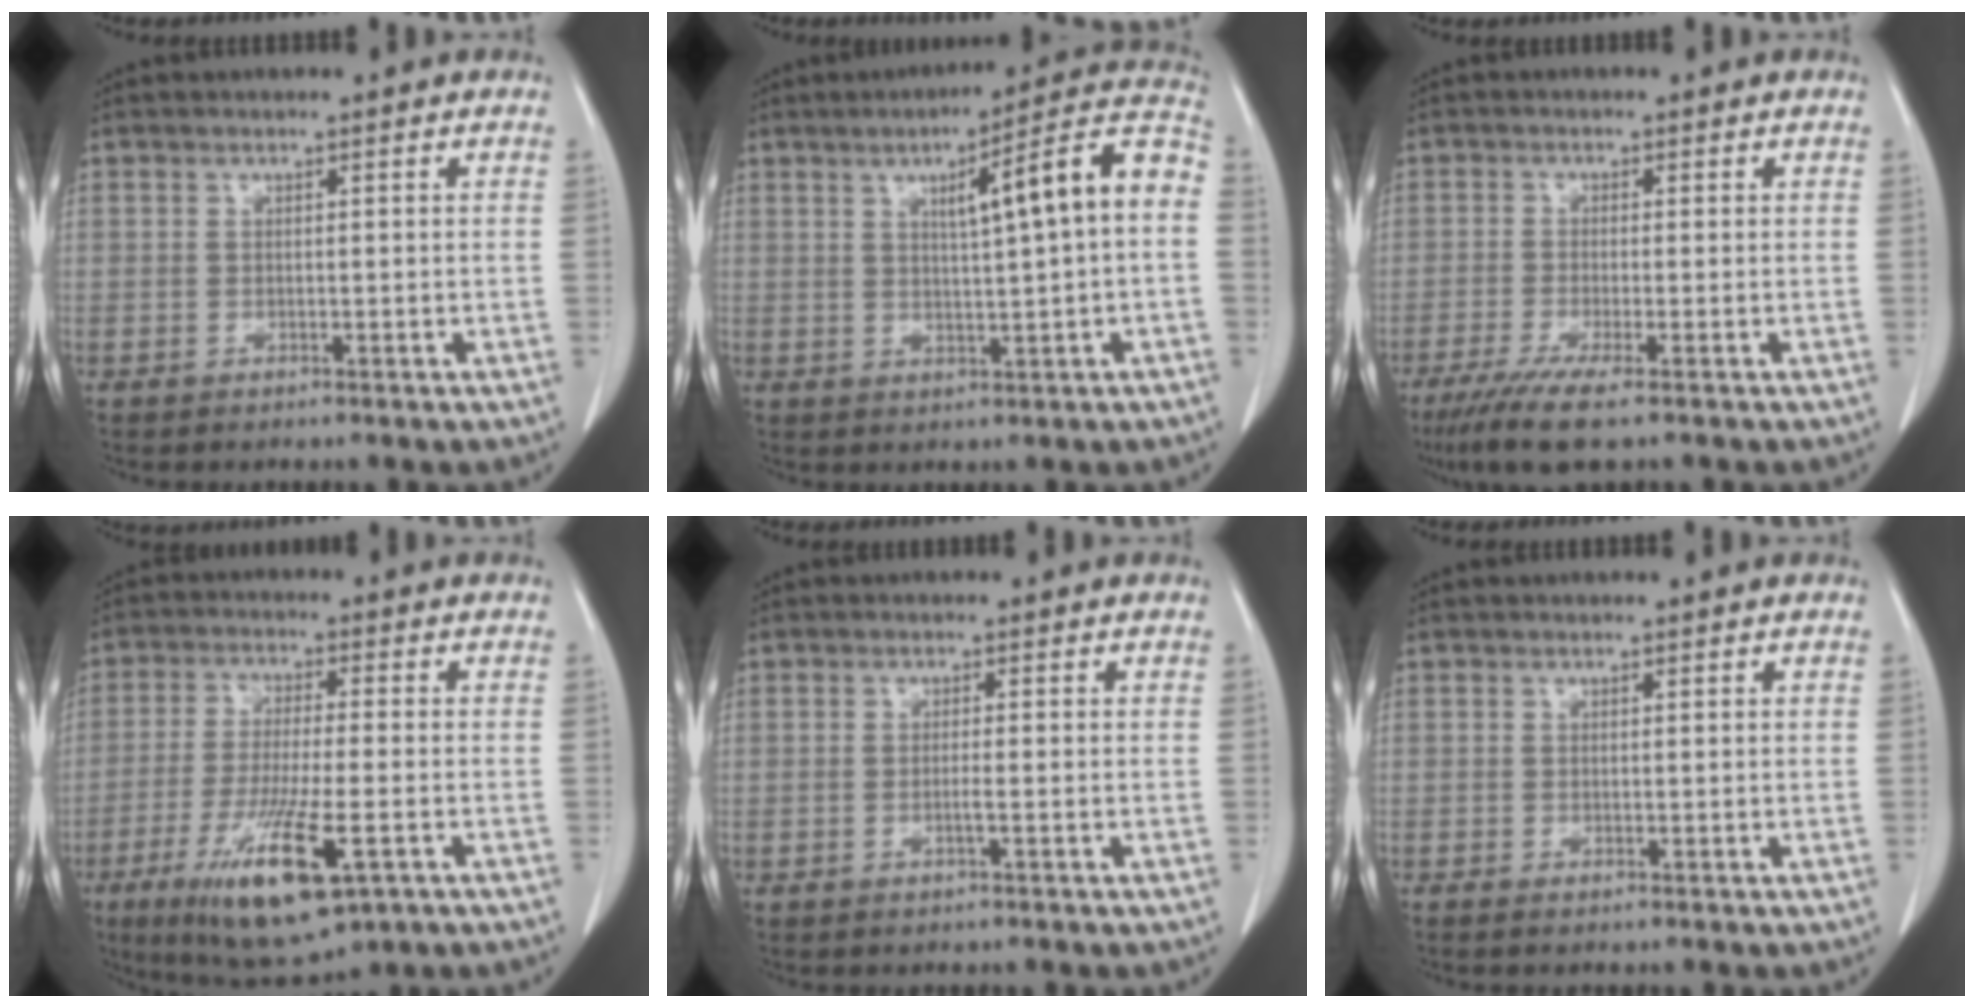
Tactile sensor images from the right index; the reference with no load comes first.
{"total": 12.2, "force": [1.5, 0.5, 12.1], "torque": [-0.166, 0.028, 0.019]}
{"total": 6.3, "force": [-4.3, 0.1, 4.6], "torque": [-0.080, -0.019, -0.075]}
{"total": 14.0, "force": [-6.2, 2.5, 12.3], "torque": [-0.234, -0.034, -0.098]}
{"total": 1.0, "force": [-0.4, -0.2, 0.9], "torque": [-0.014, 0.002, -0.005]}
{"total": 0.0}